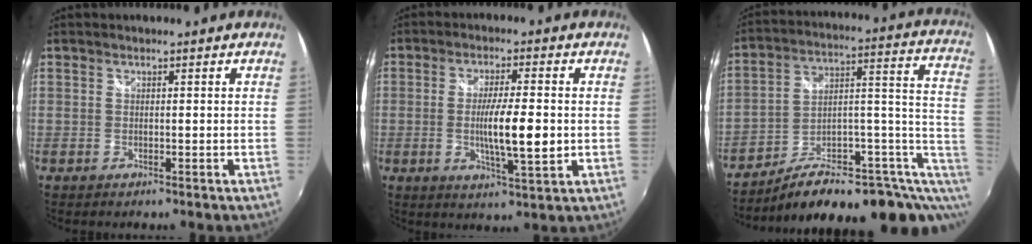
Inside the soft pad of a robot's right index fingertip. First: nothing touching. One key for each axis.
{"total": 8.7, "fx": -0.9, "fy": 1.0, "fz": 8.6, "tx": -0.149, "ty": -0.009, "tz": -0.010}
{"total": 20.1, "fx": -2.4, "fy": 9.3, "fz": 17.6, "tx": -0.237, "ty": 0.026, "tz": -0.027}